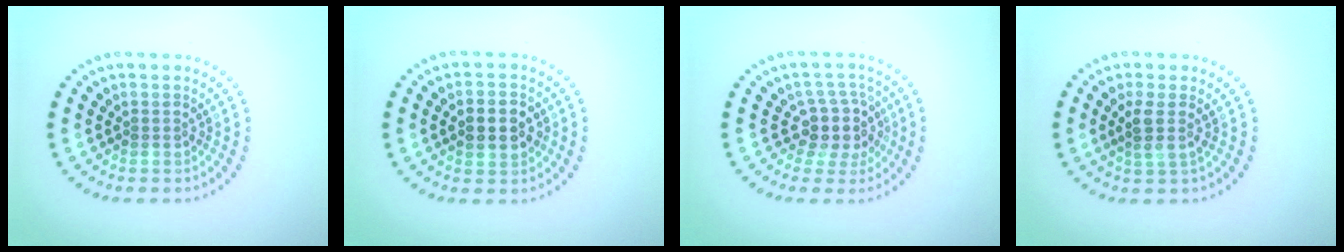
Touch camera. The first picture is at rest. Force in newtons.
{"total": 4.2, "press": 4.2, "slide": 0.1}
{"total": 3.7, "press": 2.9, "slide": 2.2}
{"total": 2.2, "press": 1.8, "slide": 1.2}